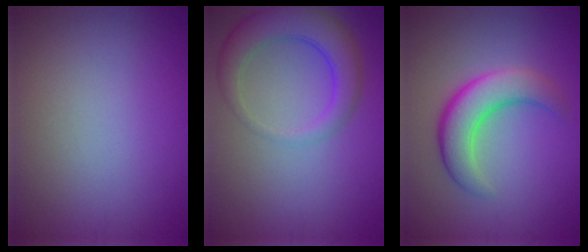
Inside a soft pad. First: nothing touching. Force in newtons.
{"total": 4.9, "press": 4.9, "slide": 0.2}
{"total": 5.2, "press": 5.2, "slide": 0.3}